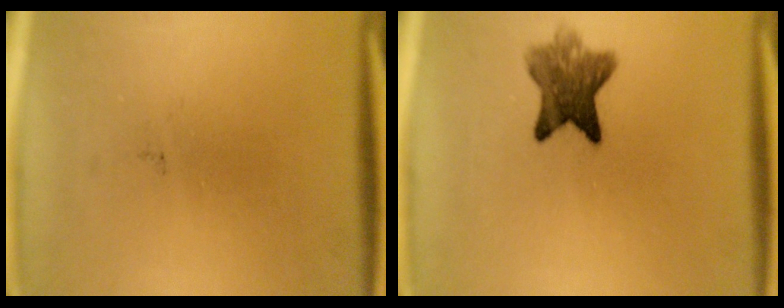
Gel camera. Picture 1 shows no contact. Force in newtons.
{"total": 6.9}